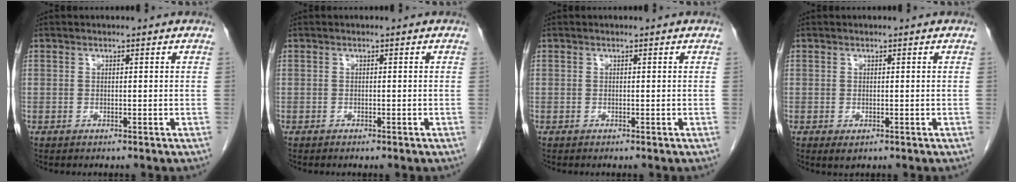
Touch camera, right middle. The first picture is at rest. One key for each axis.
{"total": 0.6, "fx": -0.4, "fy": 0.2, "fz": 0.3, "tx": -0.008, "ty": -0.001, "tz": -0.004}
{"total": 0.0}
{"total": 0.9, "fx": -0.3, "fy": 0.5, "fz": 0.7, "tx": -0.009, "ty": -0.003, "tz": 0.002}